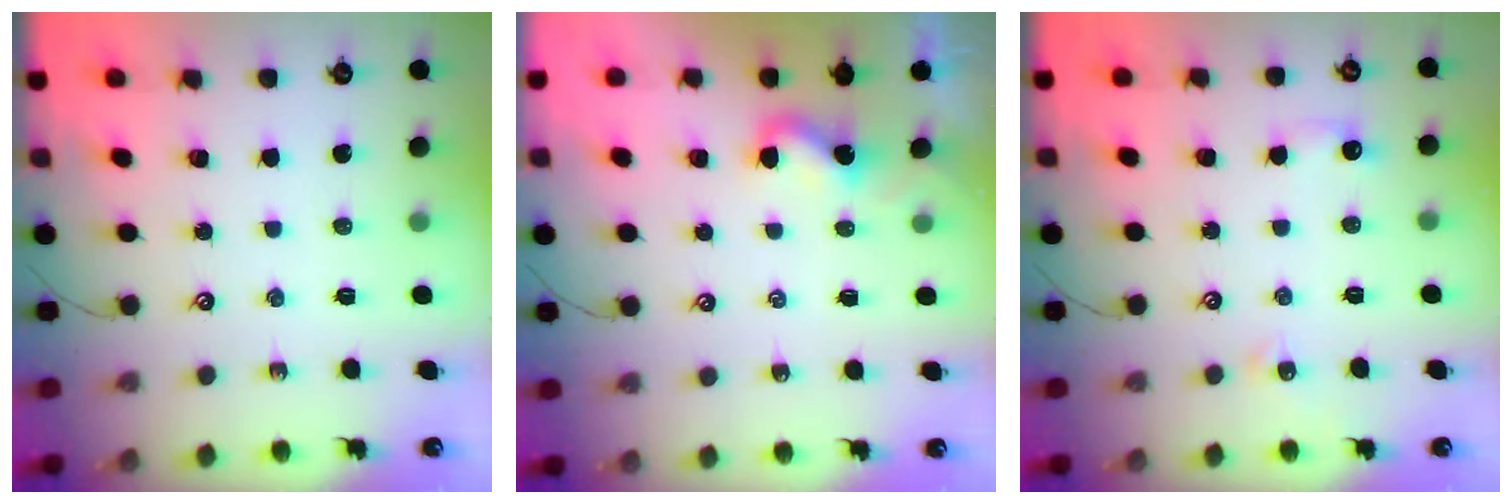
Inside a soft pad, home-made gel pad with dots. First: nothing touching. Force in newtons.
{"total": 2.9, "press": 2.9, "slide": 0.4}
{"total": 4.2, "press": 4.1, "slide": 0.7}